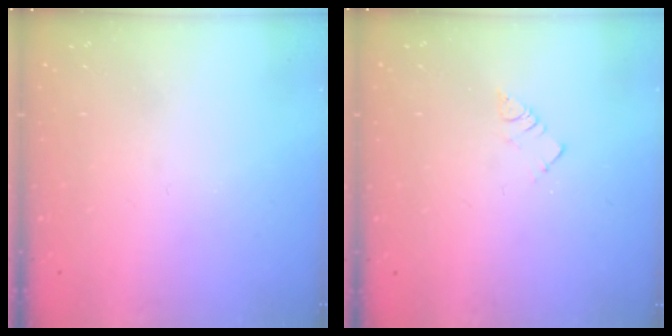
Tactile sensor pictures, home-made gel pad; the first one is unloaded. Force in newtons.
{"total": 3.2, "press": 3.2, "slide": 0.0}